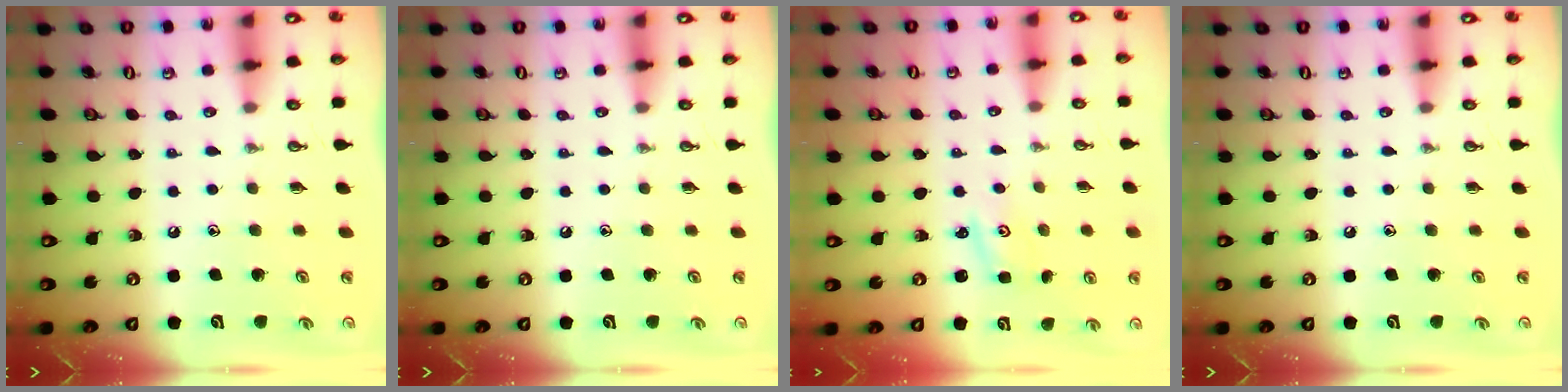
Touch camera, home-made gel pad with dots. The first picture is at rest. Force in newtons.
{"total": 0.0}
{"total": 1.6, "press": 1.6, "slide": 0.3}
{"total": 0.0}